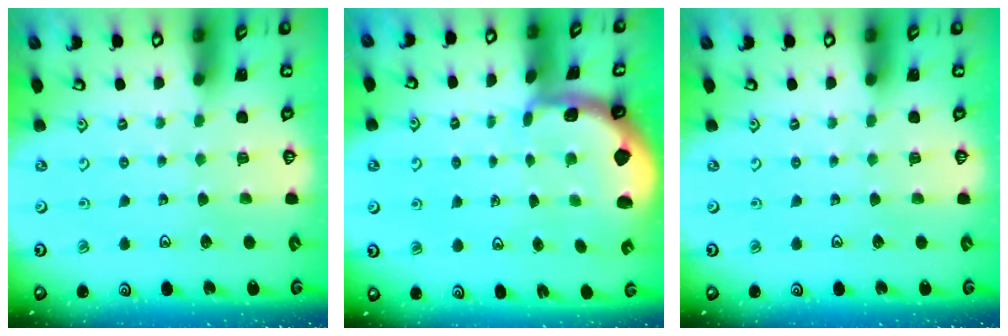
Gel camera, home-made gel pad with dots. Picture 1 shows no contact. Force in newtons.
{"total": 1.0, "press": 0.9, "slide": 0.4}
{"total": 0.0}